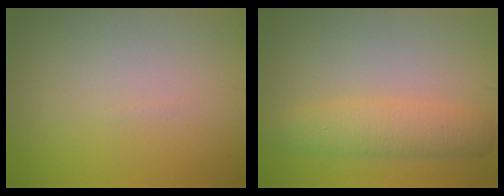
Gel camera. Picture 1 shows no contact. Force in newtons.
{"total": 3.9, "press": 3.9, "slide": 0.1}